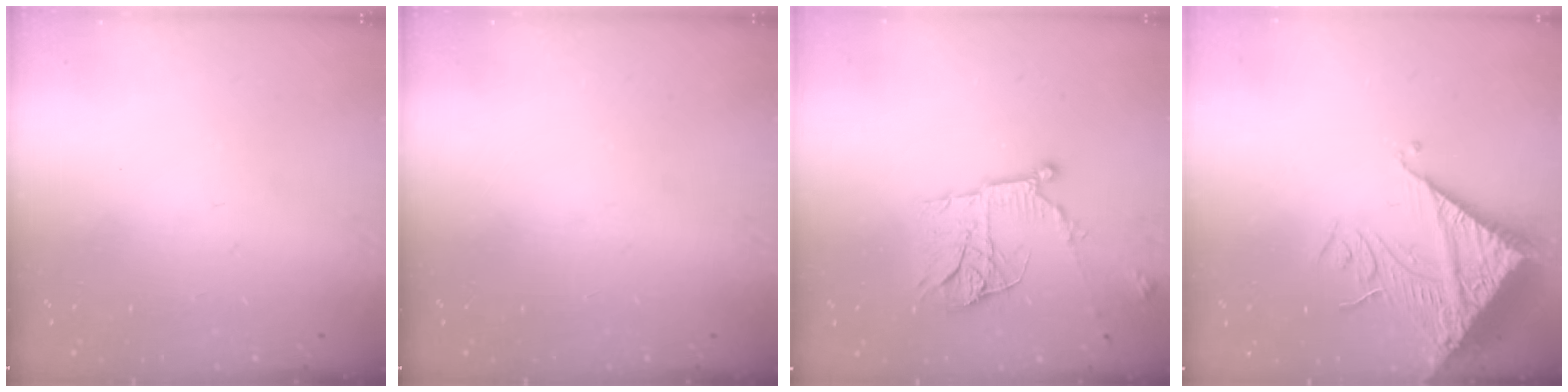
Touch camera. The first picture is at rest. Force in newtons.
{"total": 0.0}
{"total": 14.9, "press": 14.8, "slide": 1.4}
{"total": 16.2, "press": 16.1, "slide": 2.1}